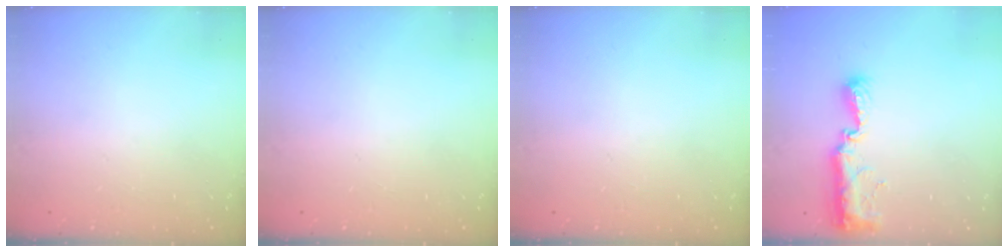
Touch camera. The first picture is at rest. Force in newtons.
{"total": 0.0}
{"total": 0.0}
{"total": 9.1, "press": 9.1, "slide": 0.8}